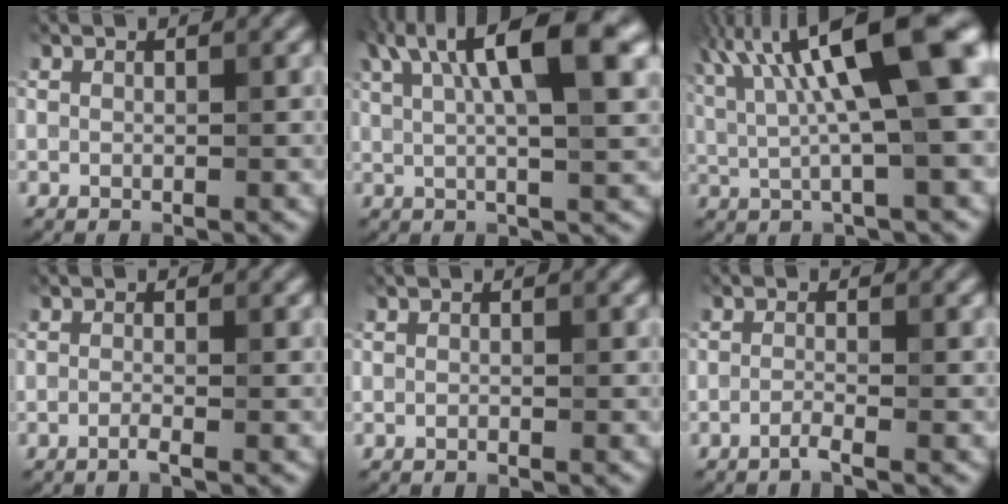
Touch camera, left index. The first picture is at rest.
{"total": 9.0, "force": [3.3, 2.0, 8.2], "torque": [-0.118, 0.020, 0.060]}
{"total": 12.5, "force": [3.2, 2.9, 11.7], "torque": [-0.196, 0.016, 0.064]}
{"total": 1.3, "force": [-1.2, 0.1, 0.6], "torque": [-0.003, -0.004, -0.018]}
{"total": 0.8, "force": [-0.8, -0.2, -0.2], "torque": [0.003, -0.001, -0.008]}
{"total": 1.6, "force": [-1.6, -0.1, 0.4], "torque": [-0.003, 0.000, -0.028]}